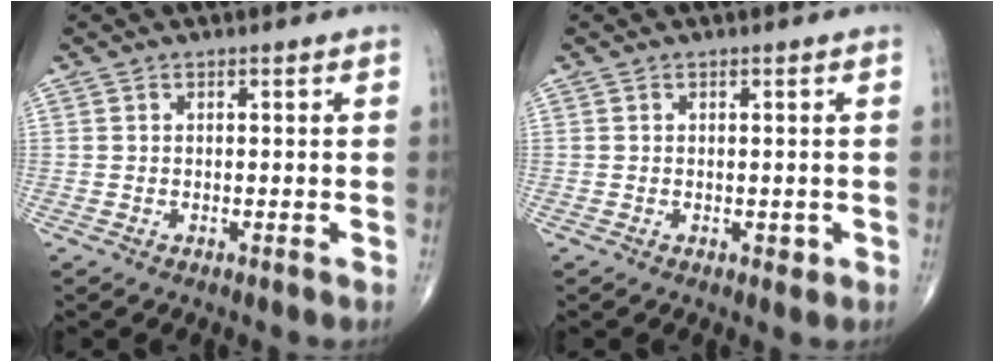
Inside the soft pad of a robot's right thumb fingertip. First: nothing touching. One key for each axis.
{"total": 1.0, "fx": -0.2, "fy": 0.7, "fz": 0.6, "tx": 0.000, "ty": 0.000, "tz": -0.002}